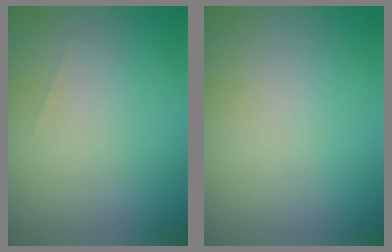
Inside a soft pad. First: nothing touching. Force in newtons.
{"total": 0.0}